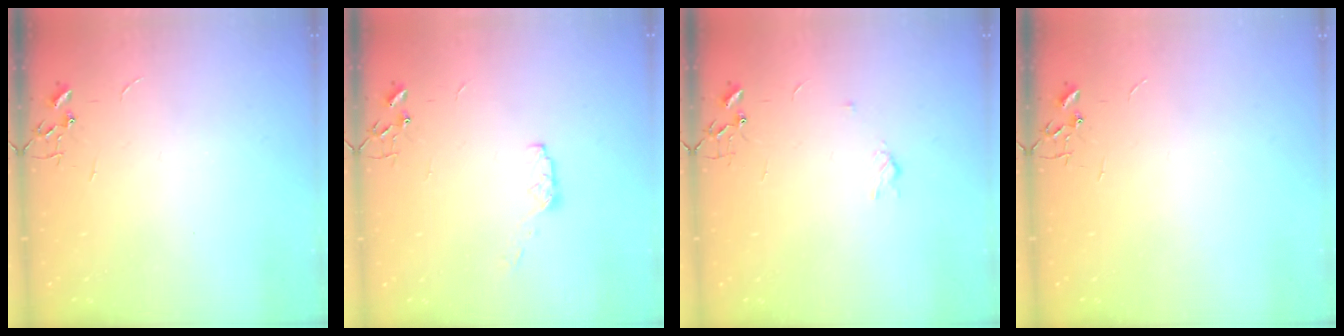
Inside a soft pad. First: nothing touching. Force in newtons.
{"total": 4.3, "press": 4.3, "slide": 0.7}
{"total": 2.9, "press": 2.9, "slide": 0.5}
{"total": 0.0}